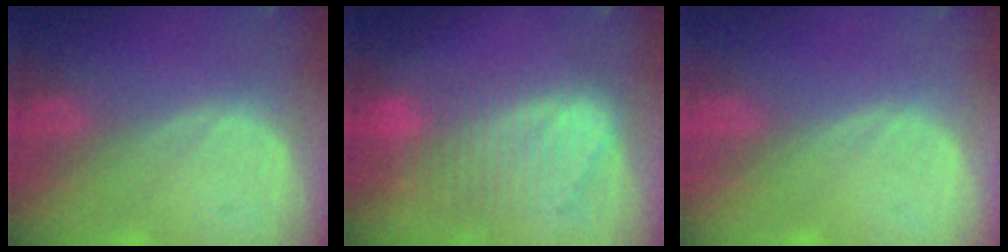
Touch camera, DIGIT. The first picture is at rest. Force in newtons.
{"total": 9.2, "press": 8.1, "slide": 4.4}
{"total": 0.0}